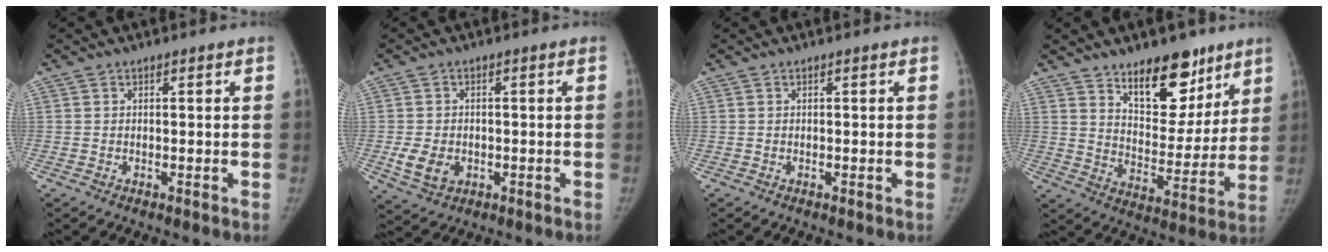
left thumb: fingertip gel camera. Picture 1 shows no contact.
{"total": 5.8, "force": [-1.3, 4.4, 3.5], "torque": [-0.058, -0.002, -0.015]}
{"total": 0.0}
{"total": 15.3, "force": [10.1, 7.8, 8.4], "torque": [-0.067, -0.070, 0.165]}